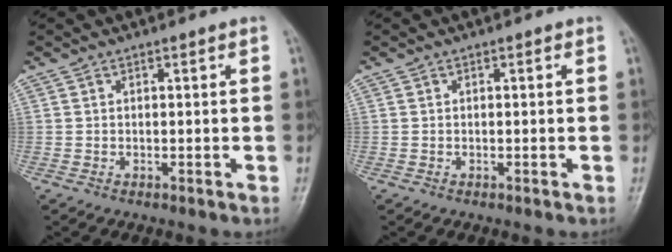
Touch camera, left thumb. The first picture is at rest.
{"total": 0.0}